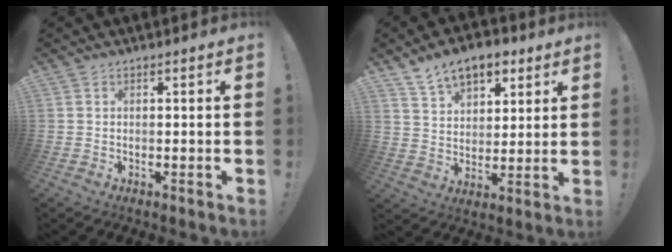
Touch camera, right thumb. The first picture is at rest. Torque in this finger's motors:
{"motor_torque": [0.12, 0.14, 0.18, 0.13, 0.00]}